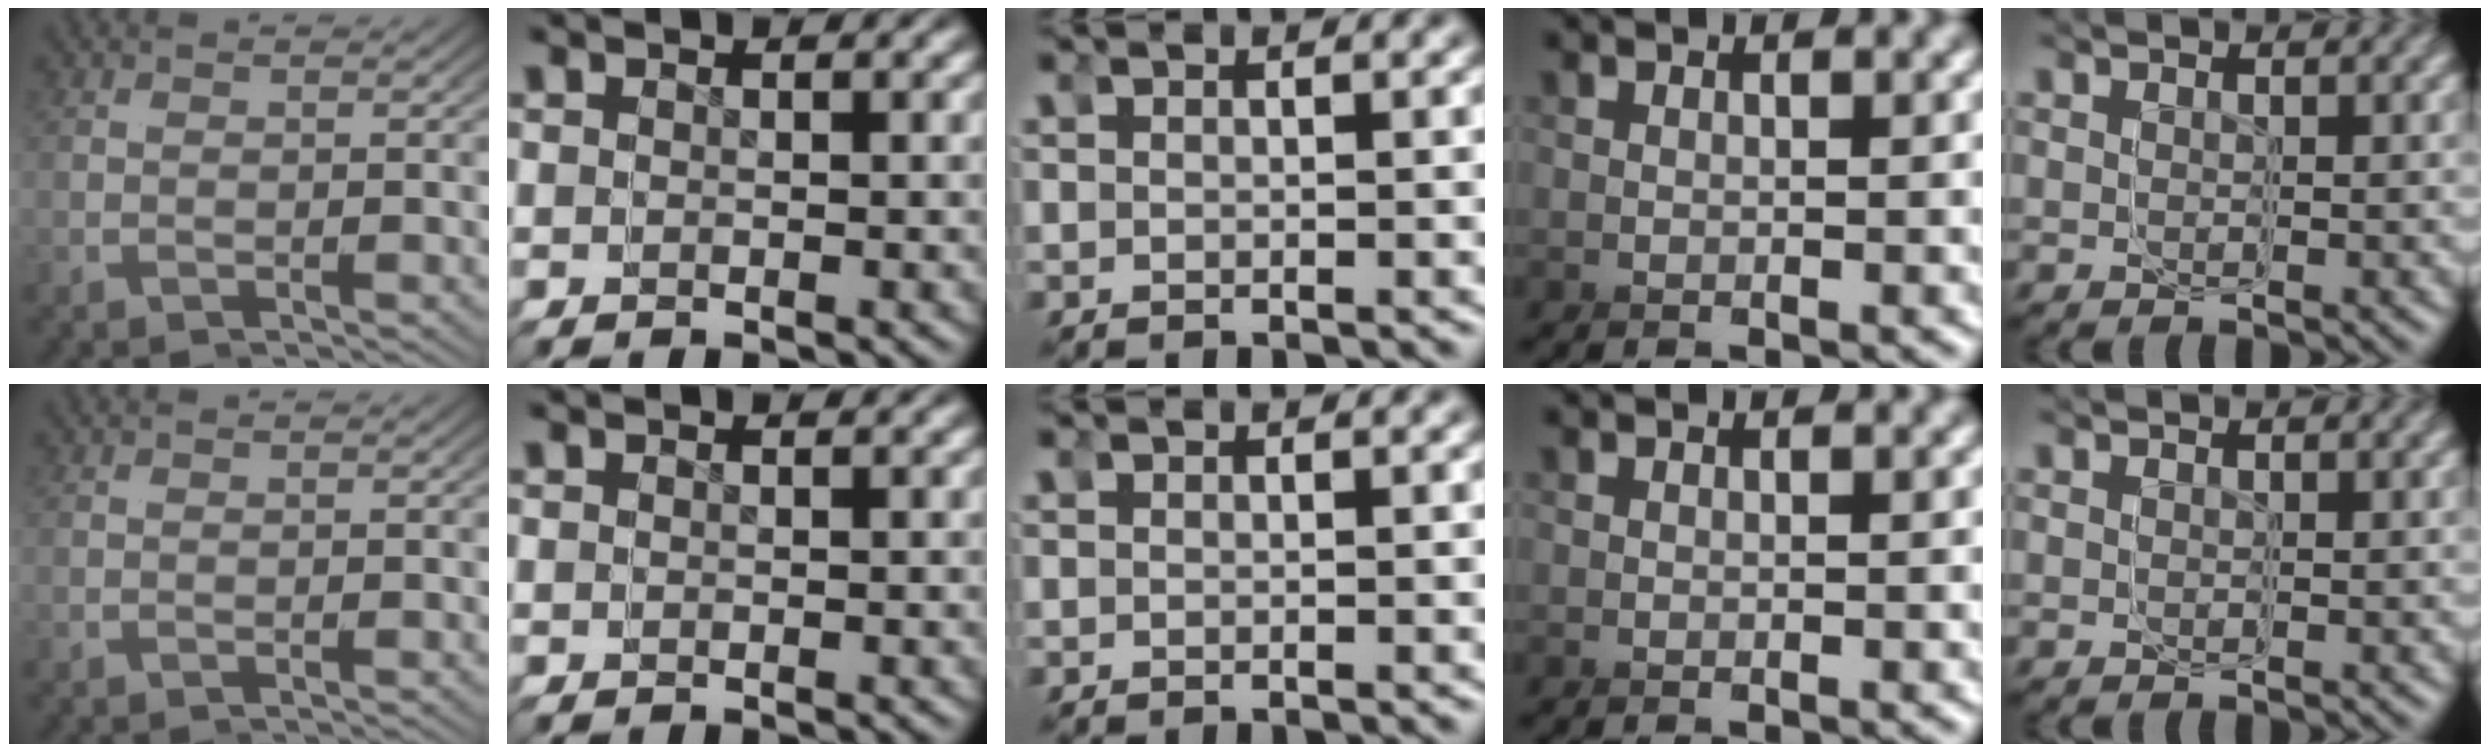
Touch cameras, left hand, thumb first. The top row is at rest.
{}